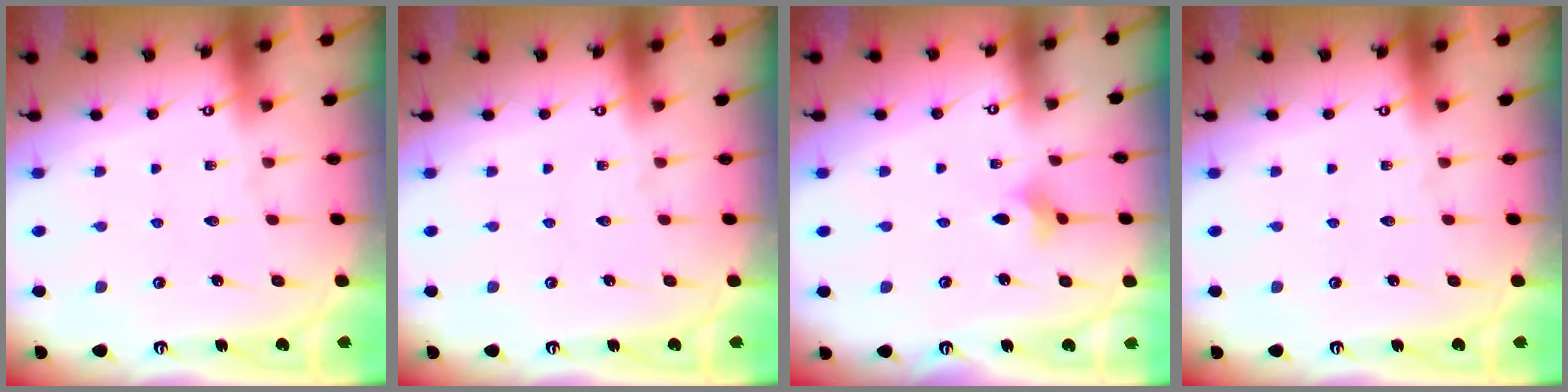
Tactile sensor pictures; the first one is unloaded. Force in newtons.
{"total": 0.0}
{"total": 2.4, "press": 2.3, "slide": 0.5}
{"total": 0.0}